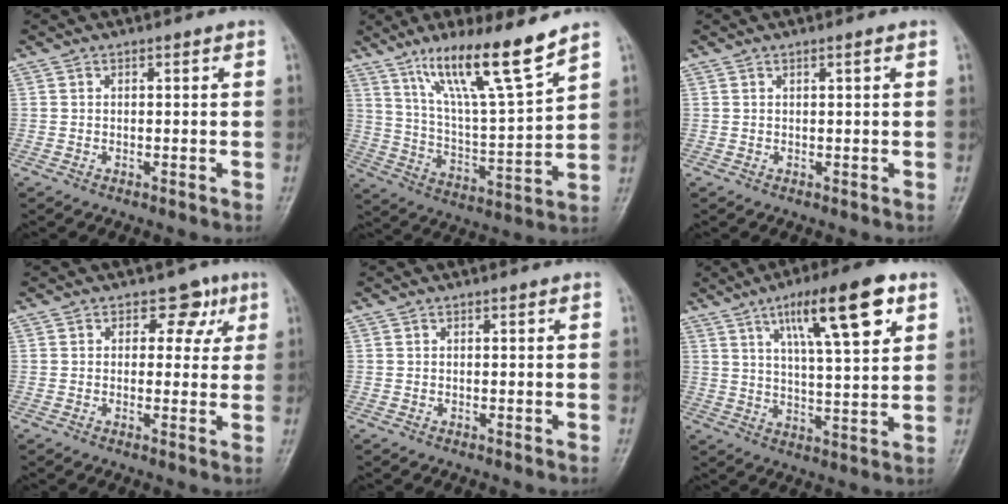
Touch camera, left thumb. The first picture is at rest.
{"total": 15.7, "force": [10.9, 1.3, 11.3], "torque": [-0.190, -0.062, 0.200]}
{"total": 0.7, "force": [0.3, -0.1, 0.6], "torque": [-0.013, 0.000, 0.007]}
{"total": 5.1, "force": [2.1, 3.7, 2.7], "torque": [0.005, -0.003, 0.020]}
{"total": 0.0}
{"total": 15.8, "force": [7.6, 3.8, 13.3], "torque": [-0.196, -0.022, 0.120]}